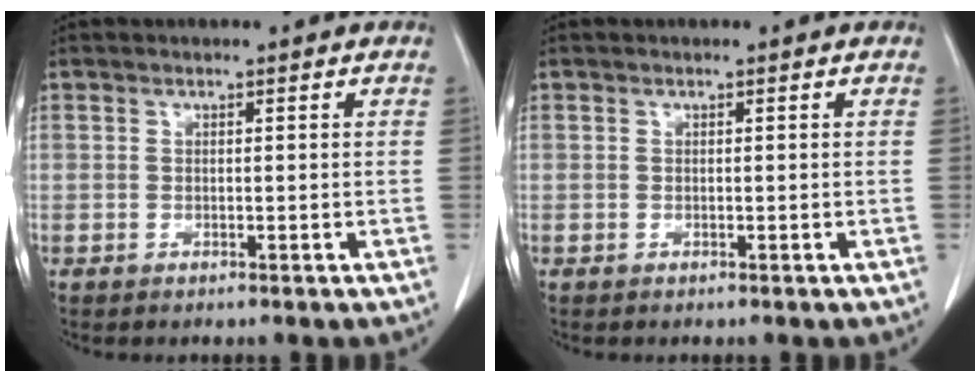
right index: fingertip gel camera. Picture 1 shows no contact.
{"total": 0.0}